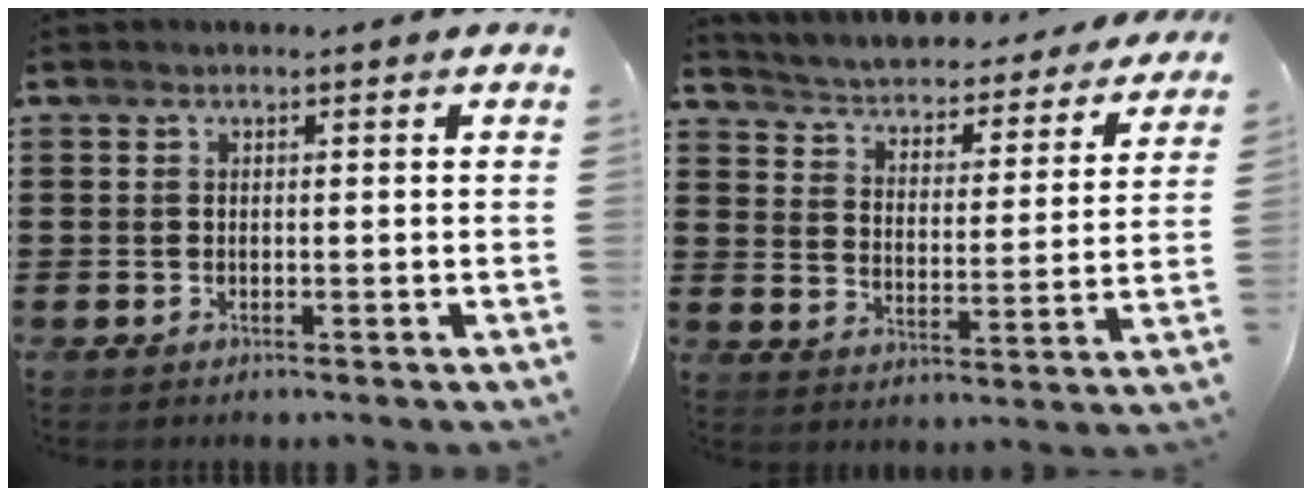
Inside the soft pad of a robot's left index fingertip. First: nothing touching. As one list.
[{"total": 2.7, "force": [2.7, 0.1, 0.2], "torque": [-0.025, -0.033, 0.034]}]